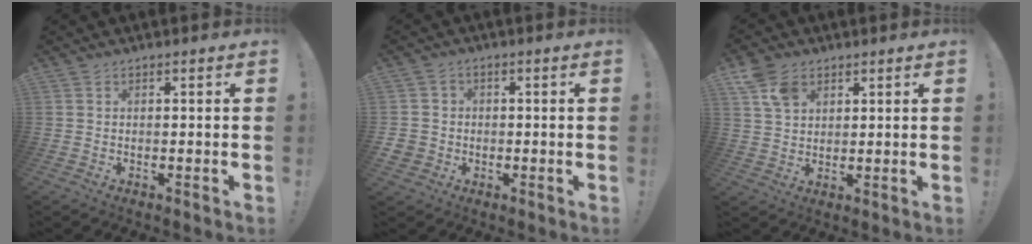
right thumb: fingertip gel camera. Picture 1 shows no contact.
{"total": 4.1, "force": [-0.4, 3.9, 1.2], "torque": [-0.018, 0.002, -0.008]}
{"total": 7.8, "force": [4.2, 5.4, 3.8], "torque": [-0.071, -0.005, 0.086]}